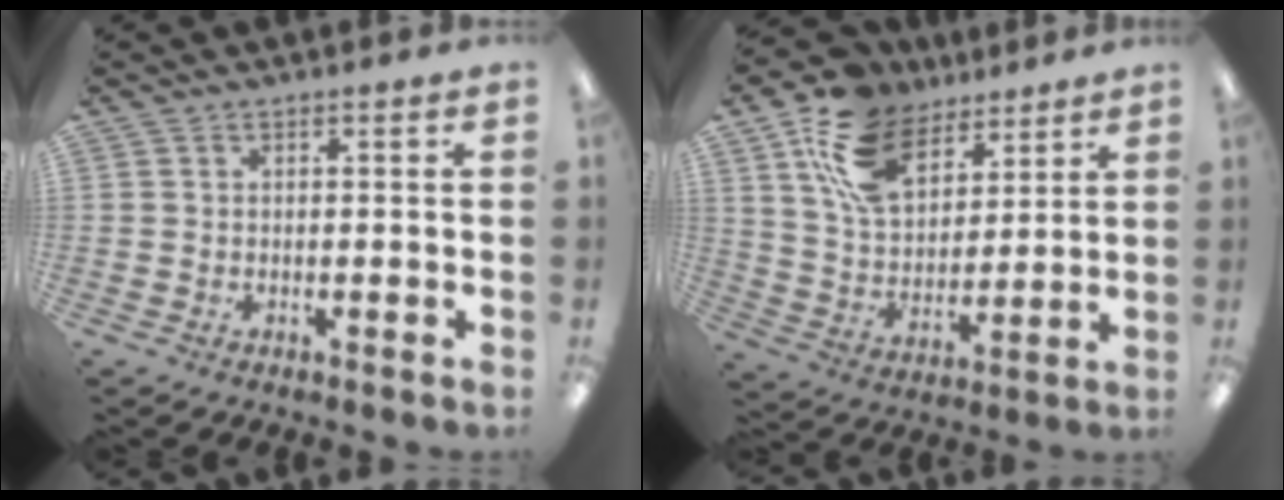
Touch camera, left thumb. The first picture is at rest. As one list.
[{"total": 16.7, "force": [10.0, 10.4, 8.4], "torque": [-0.164, -0.033, 0.192]}]